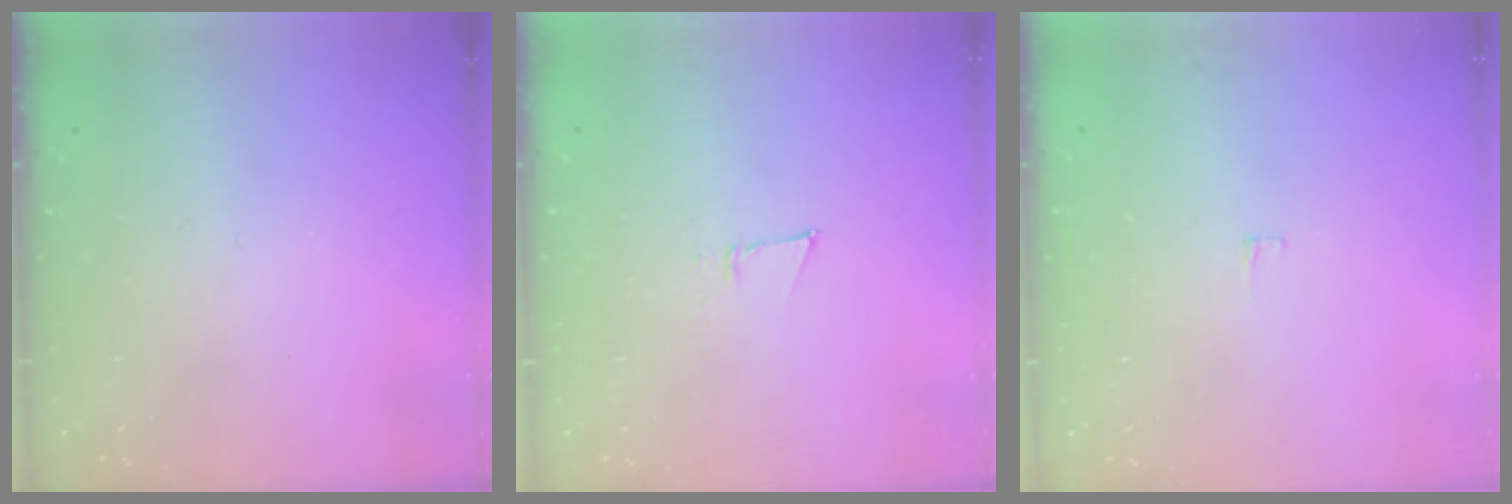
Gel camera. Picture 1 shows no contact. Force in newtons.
{"total": 3.1, "press": 3.1, "slide": 0.7}
{"total": 3.9, "press": 3.8, "slide": 0.4}